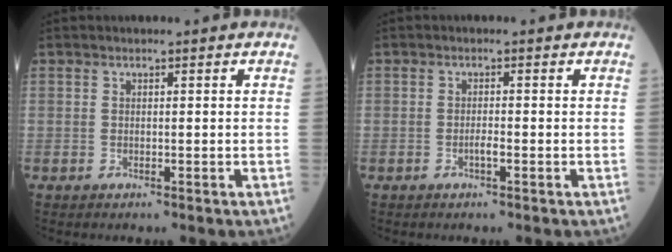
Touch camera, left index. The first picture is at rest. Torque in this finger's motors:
{"motor_torque": [0.32, 0.12, 0.00, 0.00]}